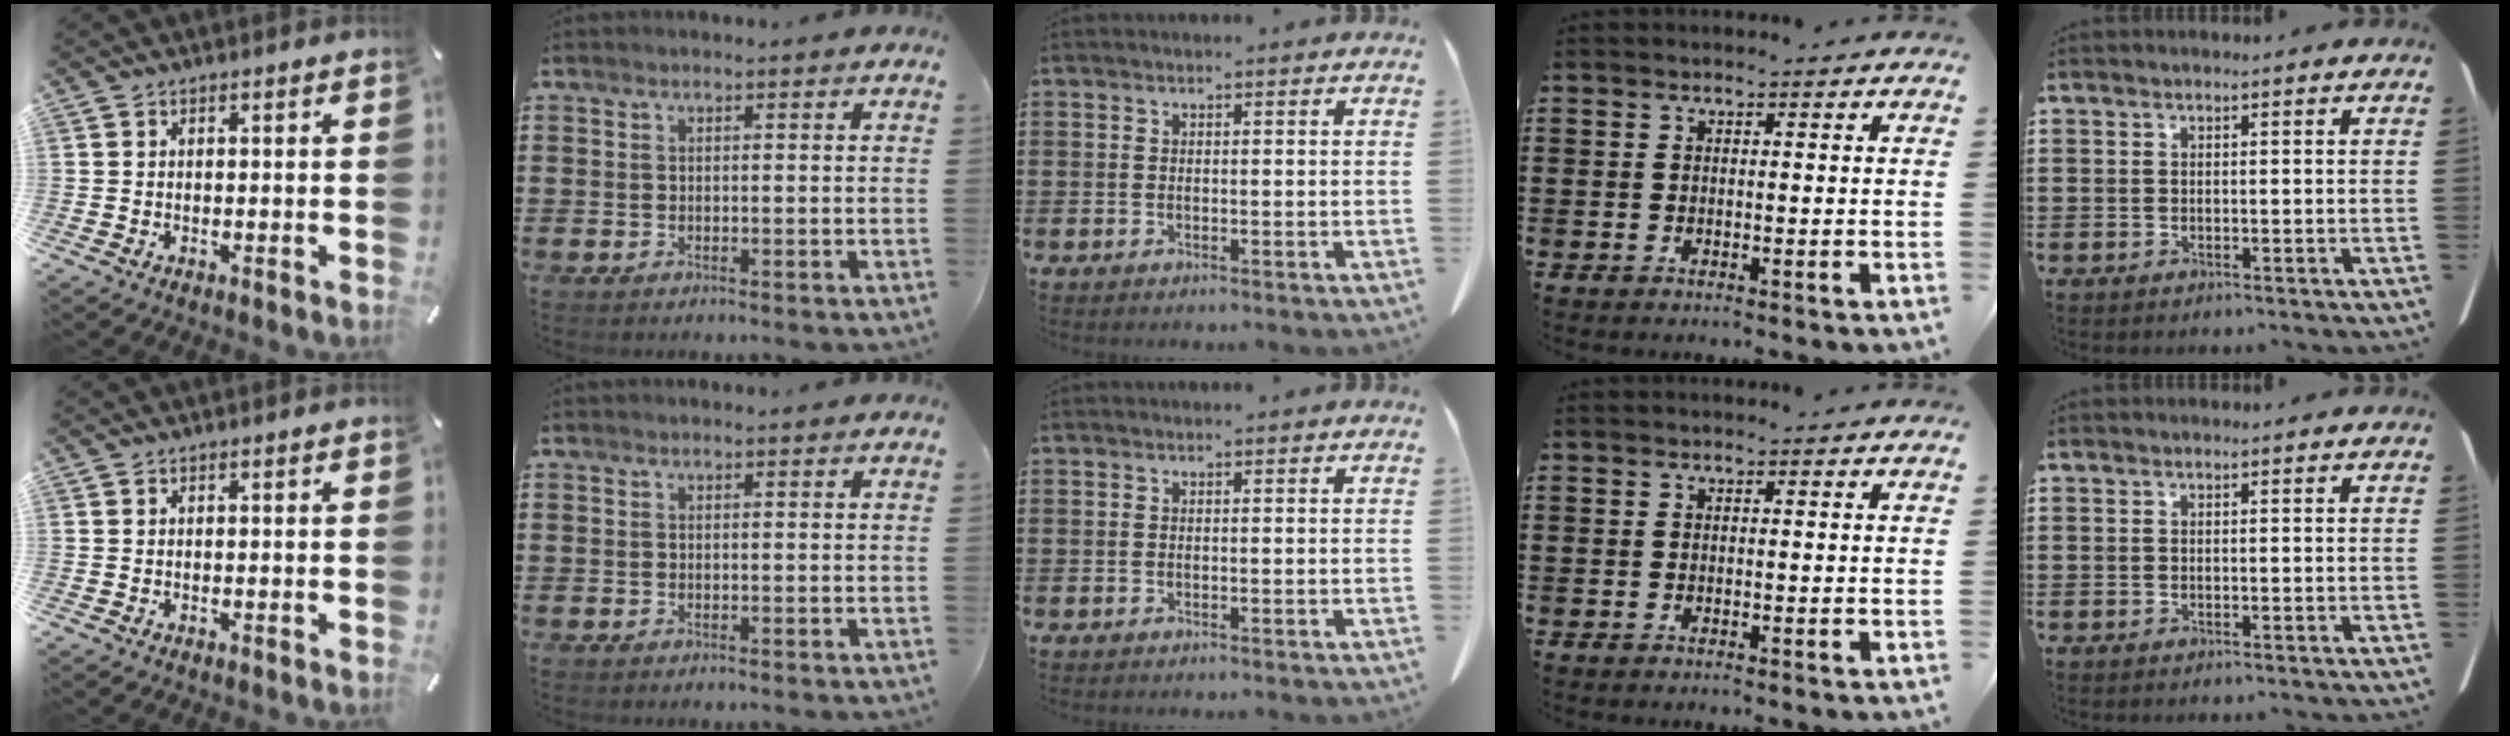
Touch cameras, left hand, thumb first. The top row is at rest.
{}